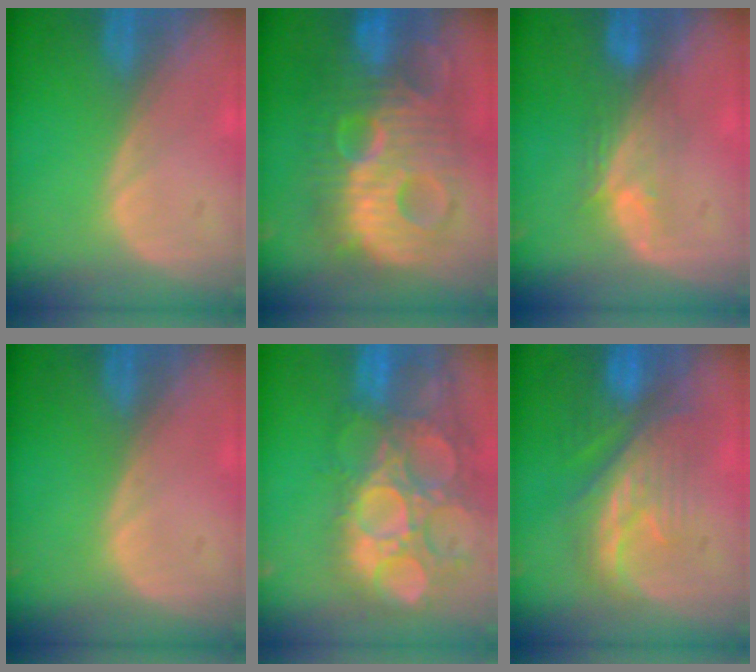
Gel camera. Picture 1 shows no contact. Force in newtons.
{"total": 13.7, "press": 13.7, "slide": 1.2}
{"total": 4.5, "press": 4.3, "slide": 1.5}
{"total": 0.0}
{"total": 15.4, "press": 12.6, "slide": 8.7}
{"total": 9.2, "press": 8.7, "slide": 3.2}